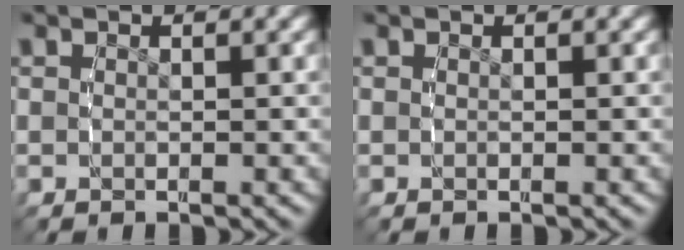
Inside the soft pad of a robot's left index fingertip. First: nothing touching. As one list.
[{"total": 0.0}]